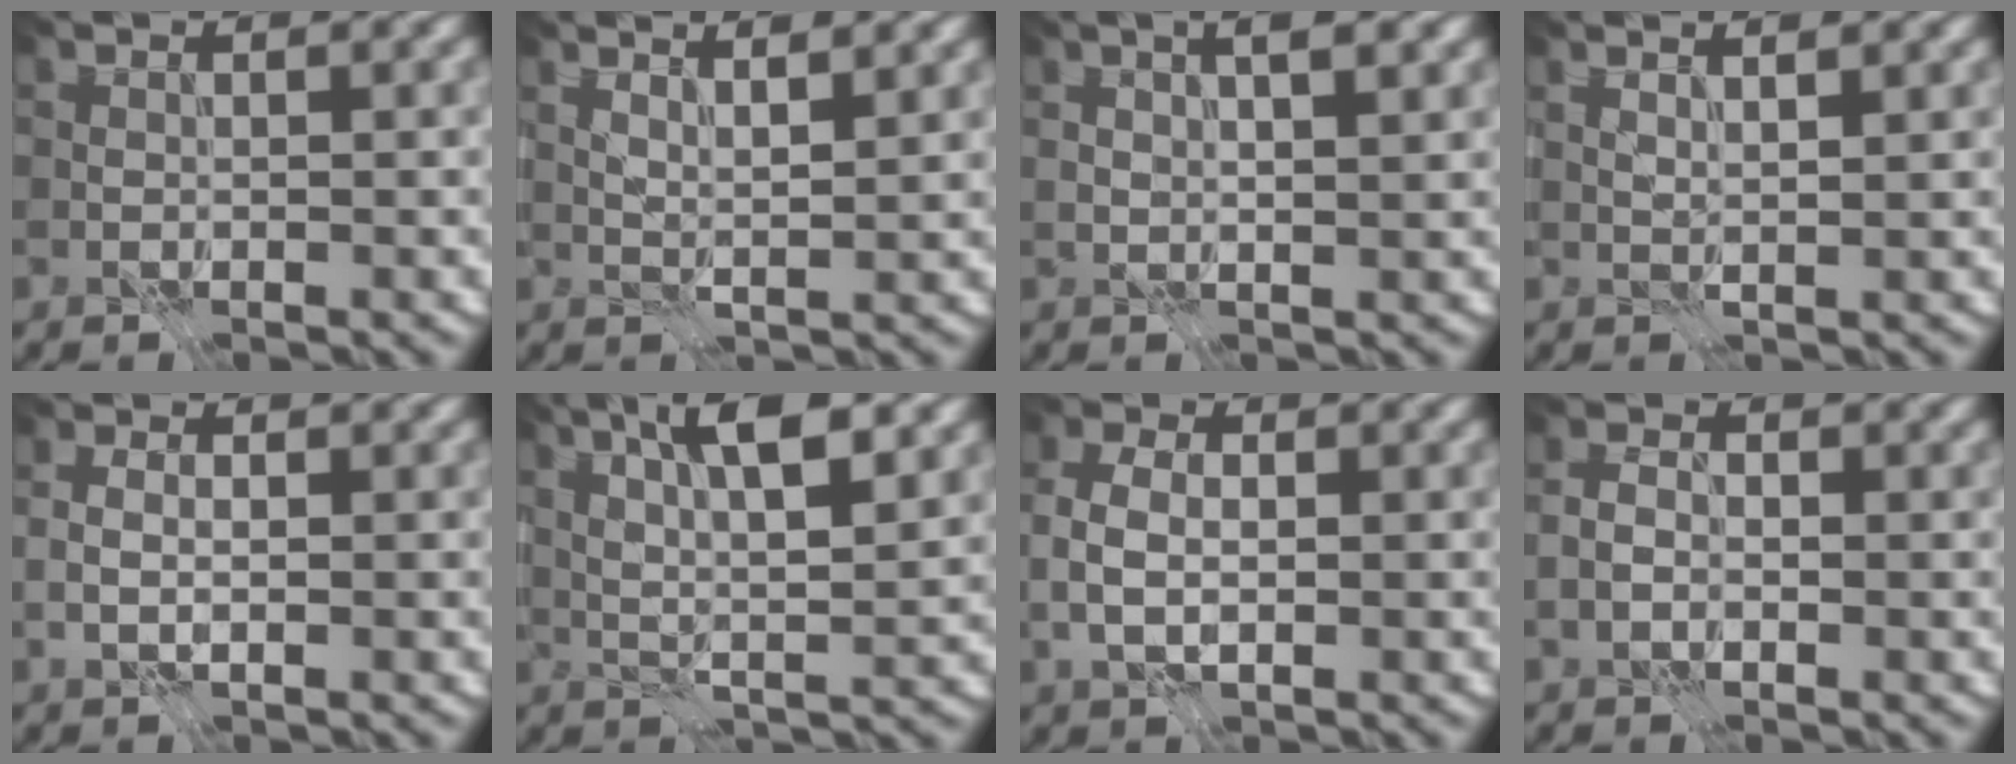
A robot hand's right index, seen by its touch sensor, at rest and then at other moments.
{"total": 4.1, "force": [2.7, 1.2, 2.9], "torque": [-0.027, 0.011, 0.024]}
{"total": 4.5, "force": [2.3, 1.7, 3.4], "torque": [-0.031, 0.023, 0.015]}
{"total": 3.1, "force": [2.0, 1.0, 2.2], "torque": [-0.019, 0.009, 0.008]}
{"total": 1.5, "force": [-0.1, 0.9, 1.2], "torque": [-0.026, 0.003, -0.002]}
{"total": 7.2, "force": [3.1, 1.7, 6.2], "torque": [-0.099, 0.006, 0.051]}
{"total": 3.2, "force": [-0.1, 2.1, 2.5], "torque": [-0.058, 0.002, -0.003]}
{"total": 1.7, "force": [-0.6, 1.0, 1.2], "torque": [-0.024, 0.004, -0.016]}